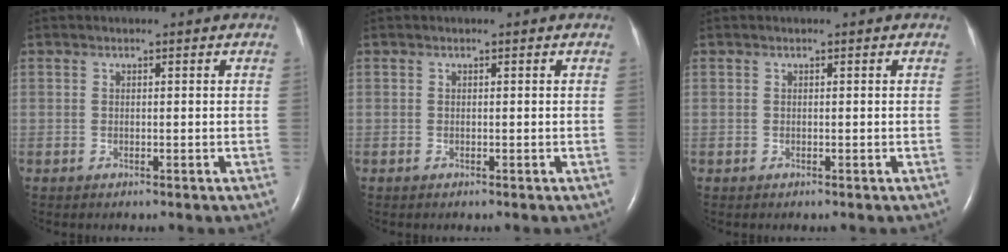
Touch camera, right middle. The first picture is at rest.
{"total": 0.0}
{"total": 0.0}